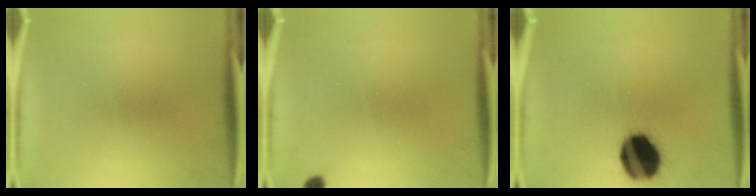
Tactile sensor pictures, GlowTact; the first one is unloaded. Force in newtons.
{"total": 1.0}
{"total": 15.7}